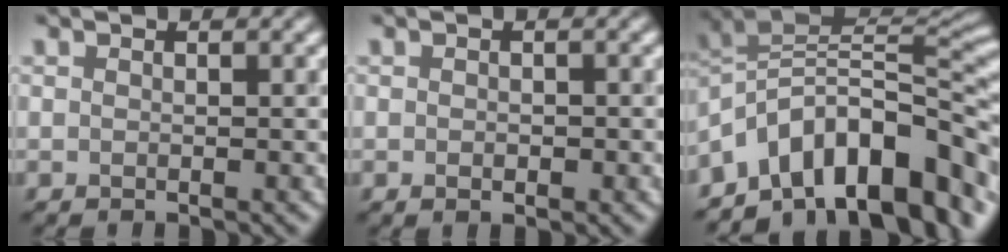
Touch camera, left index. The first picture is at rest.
{"total": 0.6, "force": [-0.4, 0.1, 0.4], "torque": [-0.004, 0.005, 0.009]}
{"total": 13.2, "force": [-6.3, 6.9, 9.3], "torque": [-0.147, 0.030, -0.098]}